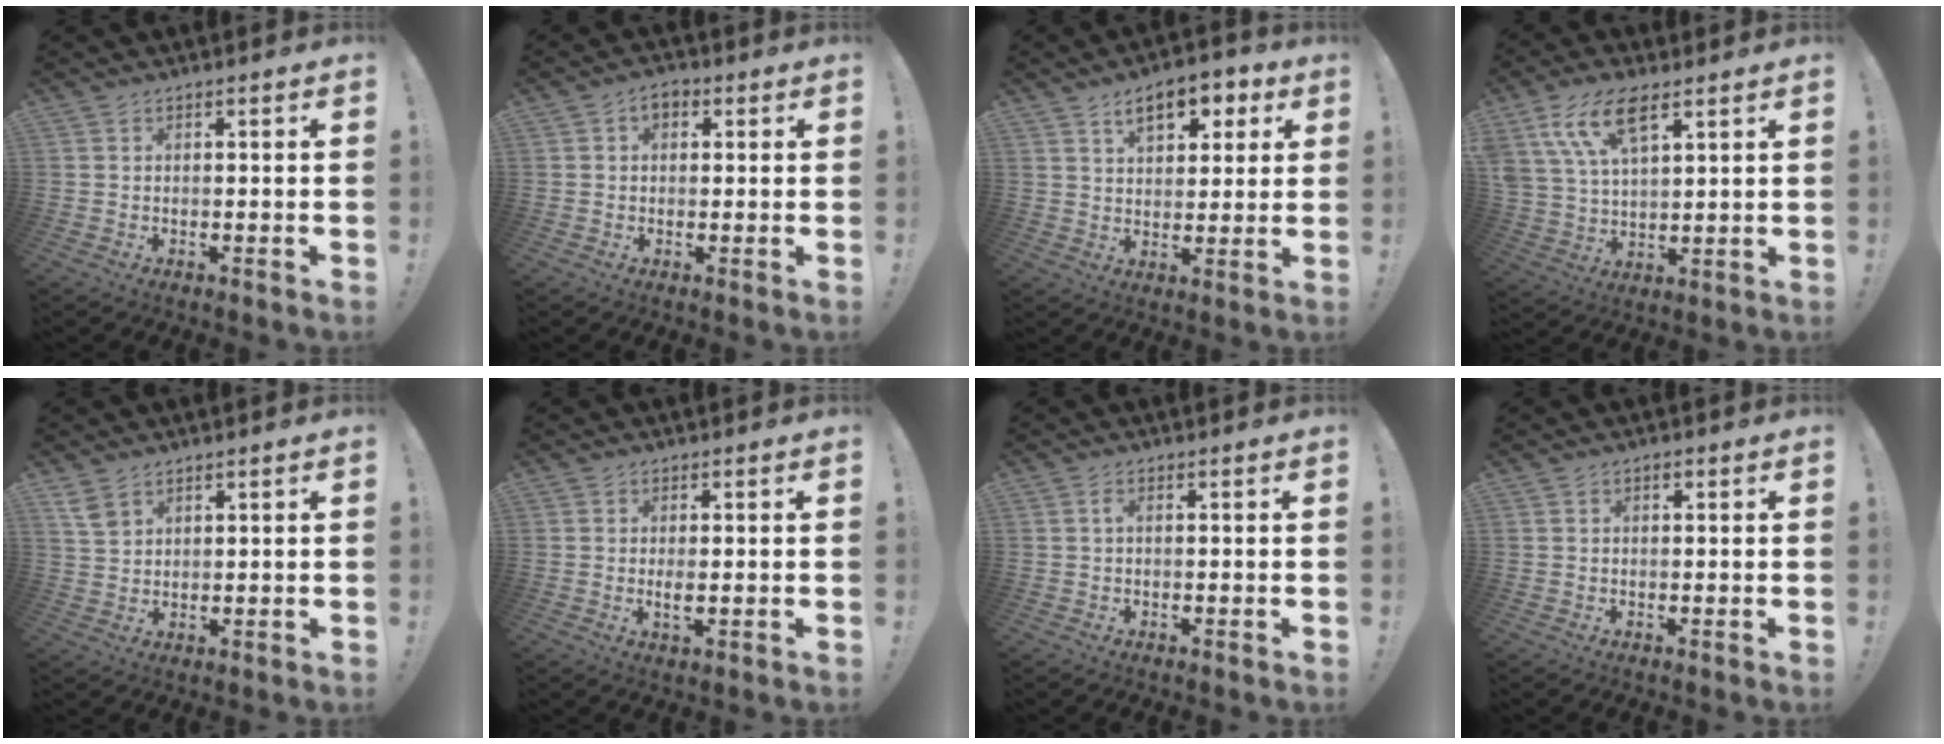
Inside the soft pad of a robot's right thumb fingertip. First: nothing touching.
{"total": 3.8, "force": [1.2, 2.5, 2.7], "torque": [-0.040, 0.002, 0.021]}
{"total": 10.4, "force": [5.2, 5.7, 7.0], "torque": [-0.096, -0.013, 0.089]}
{"total": 12.9, "force": [7.4, 5.8, 8.9], "torque": [-0.176, -0.022, 0.138]}
{"total": 4.6, "force": [3.2, 2.4, 2.3], "torque": [-0.039, -0.015, 0.062]}
{"total": 2.5, "force": [0.1, 0.8, 2.4], "torque": [-0.031, -0.005, 0.000]}
{"total": 1.2, "force": [-0.1, 0.2, 1.2], "torque": [-0.028, 0.004, -0.002]}
{"total": 0.6, "force": [0.3, 0.4, 0.3], "torque": [-0.003, 0.000, 0.005]}